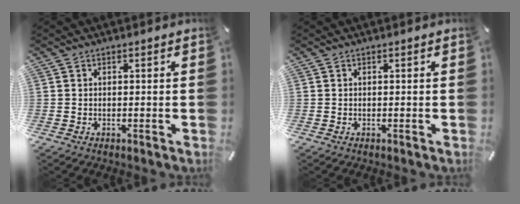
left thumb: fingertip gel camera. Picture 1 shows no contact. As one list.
[{"total": 0.0}]